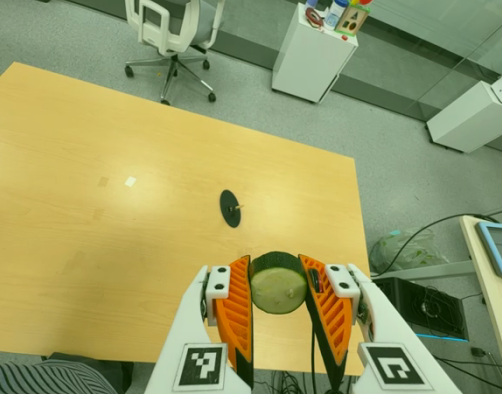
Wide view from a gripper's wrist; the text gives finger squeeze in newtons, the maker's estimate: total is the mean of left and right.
{"total": 11.6, "left": 11.8, "right": 11.4}